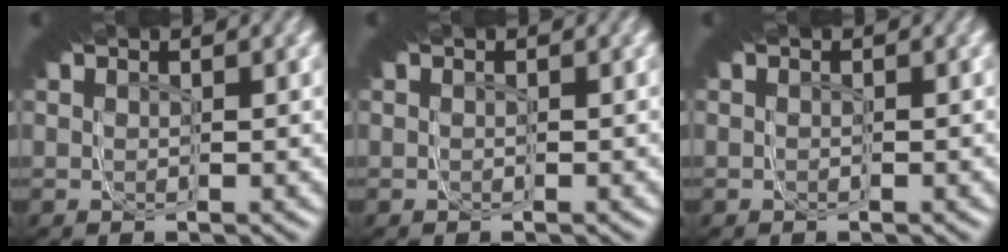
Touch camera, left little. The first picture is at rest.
{"total": 0.0}
{"total": 0.0}